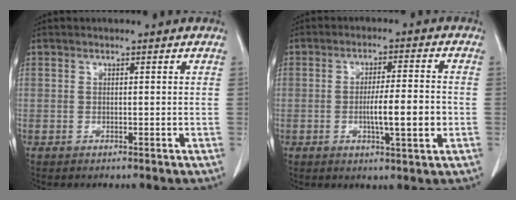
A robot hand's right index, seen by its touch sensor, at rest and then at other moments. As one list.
[{"total": 7.3, "force": [-1.5, 0.7, 7.1], "torque": [-0.114, -0.002, -0.023]}]